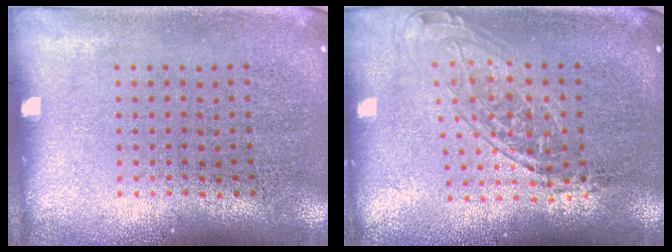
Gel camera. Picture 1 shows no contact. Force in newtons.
{"total": 1.6, "press": 1.2, "slide": 1.0}